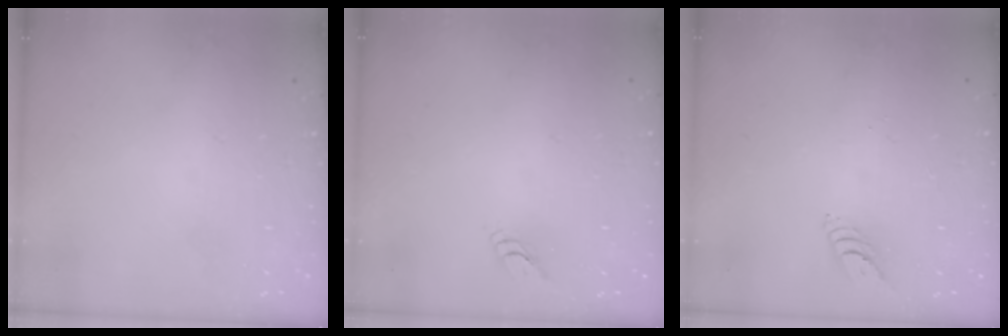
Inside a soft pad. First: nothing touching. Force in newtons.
{"total": 2.7, "press": 2.7, "slide": 0.3}
{"total": 5.2, "press": 5.2, "slide": 0.2}